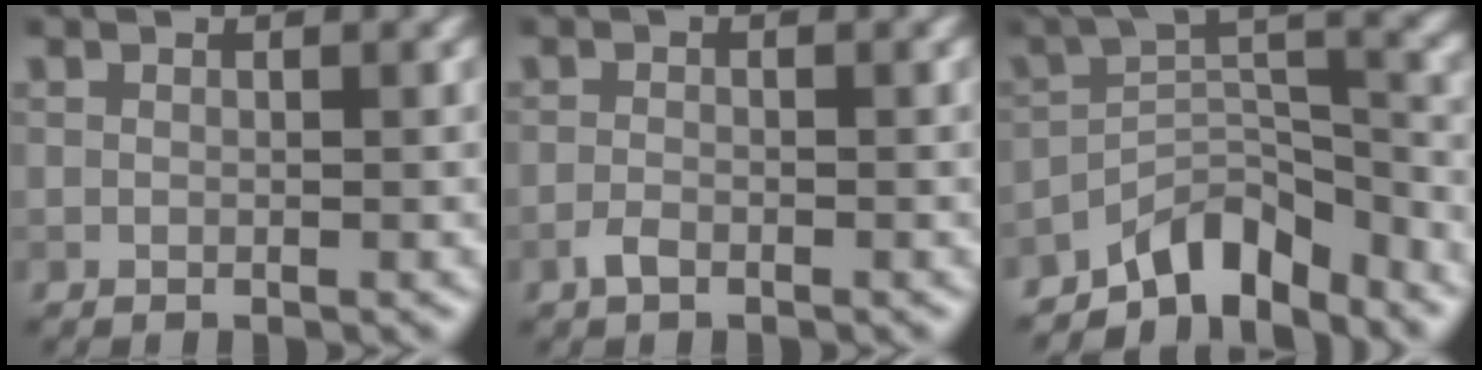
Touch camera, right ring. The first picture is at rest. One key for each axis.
{"total": 1.1, "fx": -0.8, "fy": 0.4, "fz": 0.6, "tx": -0.016, "ty": -0.001, "tz": -0.018}
{"total": 6.9, "fx": -5.3, "fy": 2.5, "fz": 3.6, "tx": -0.037, "ty": 0.006, "tz": -0.104}